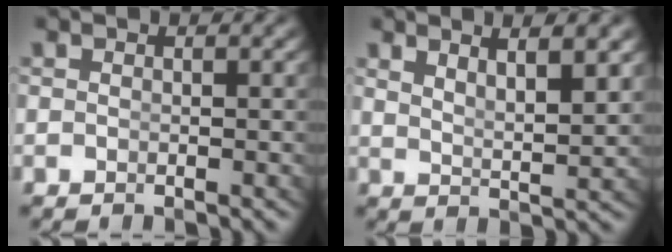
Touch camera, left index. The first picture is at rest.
{"total": 4.3, "force": [2.8, 0.7, 3.2], "torque": [-0.048, -0.006, 0.054]}